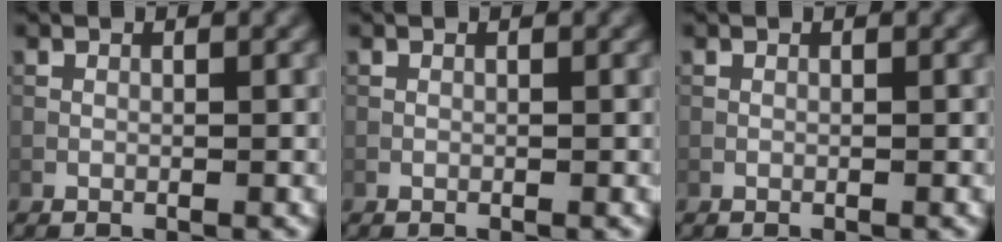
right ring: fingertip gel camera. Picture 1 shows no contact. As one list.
[{"total": 0.0}, {"total": 0.0}]